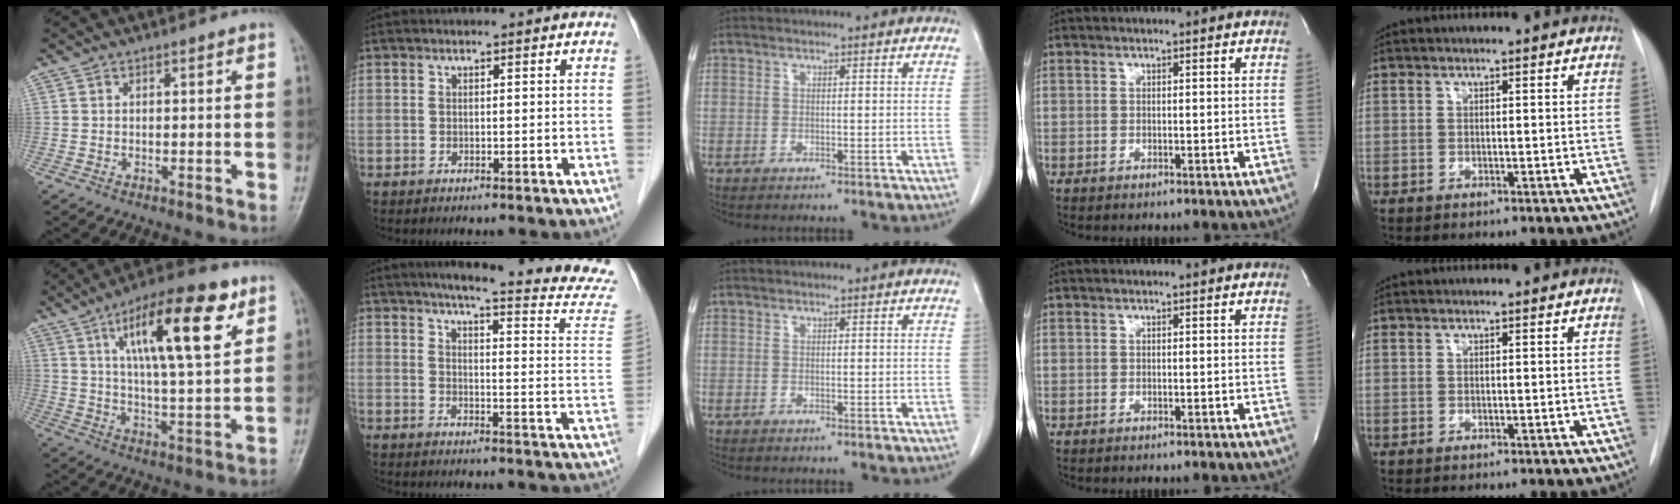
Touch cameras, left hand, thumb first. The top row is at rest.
{"thumb": {"total": 18.9, "force": [8.4, 5.7, 16.0], "torque": [-0.235, -0.026, 0.135]}, "index": {"total": 19.5, "force": [17.5, 0.0, 8.5], "torque": [-0.107, -0.068, 0.198]}}